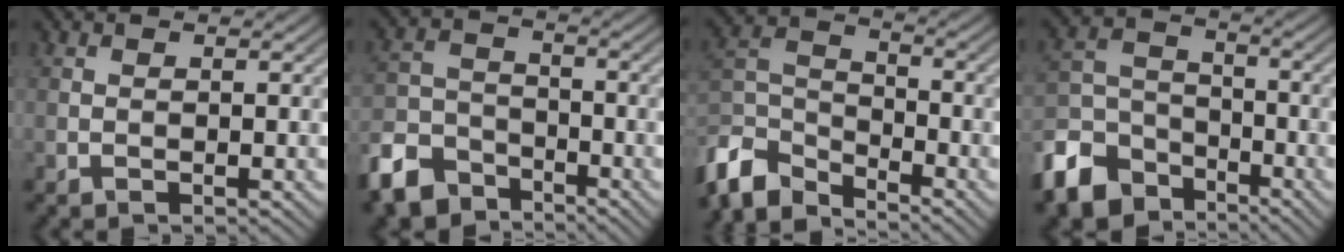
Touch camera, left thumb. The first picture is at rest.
{"total": 8.6, "force": [-6.3, 4.8, 3.3], "torque": [-0.083, -0.013, -0.139]}
{"total": 8.4, "force": [-6.8, 3.5, 3.5], "torque": [-0.083, -0.007, -0.156]}
{"total": 10.3, "force": [-6.9, 6.4, 4.2], "torque": [-0.112, -0.017, -0.148]}